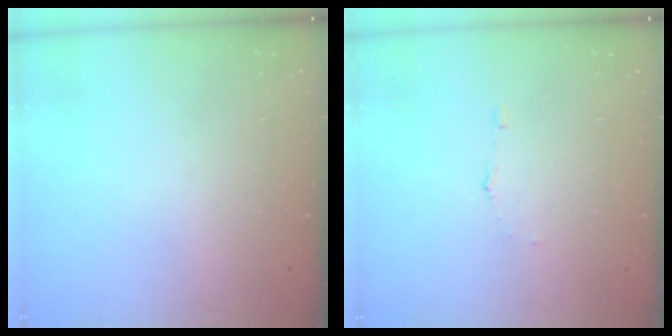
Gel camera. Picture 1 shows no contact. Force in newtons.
{"total": 3.4, "press": 3.4, "slide": 0.3}